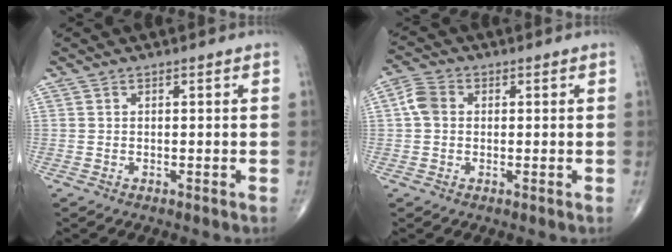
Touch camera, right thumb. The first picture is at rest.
{"total": 4.3, "force": [0.4, 3.4, 2.6], "torque": [-0.052, 0.012, 0.000]}